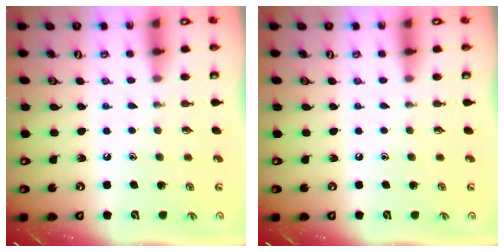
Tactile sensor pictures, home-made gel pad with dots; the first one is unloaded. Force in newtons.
{"total": 0.0}